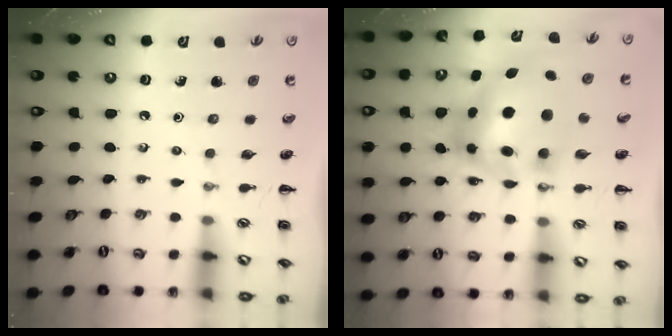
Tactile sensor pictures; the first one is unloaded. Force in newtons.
{"total": 9.8, "press": 9.5, "slide": 2.4}